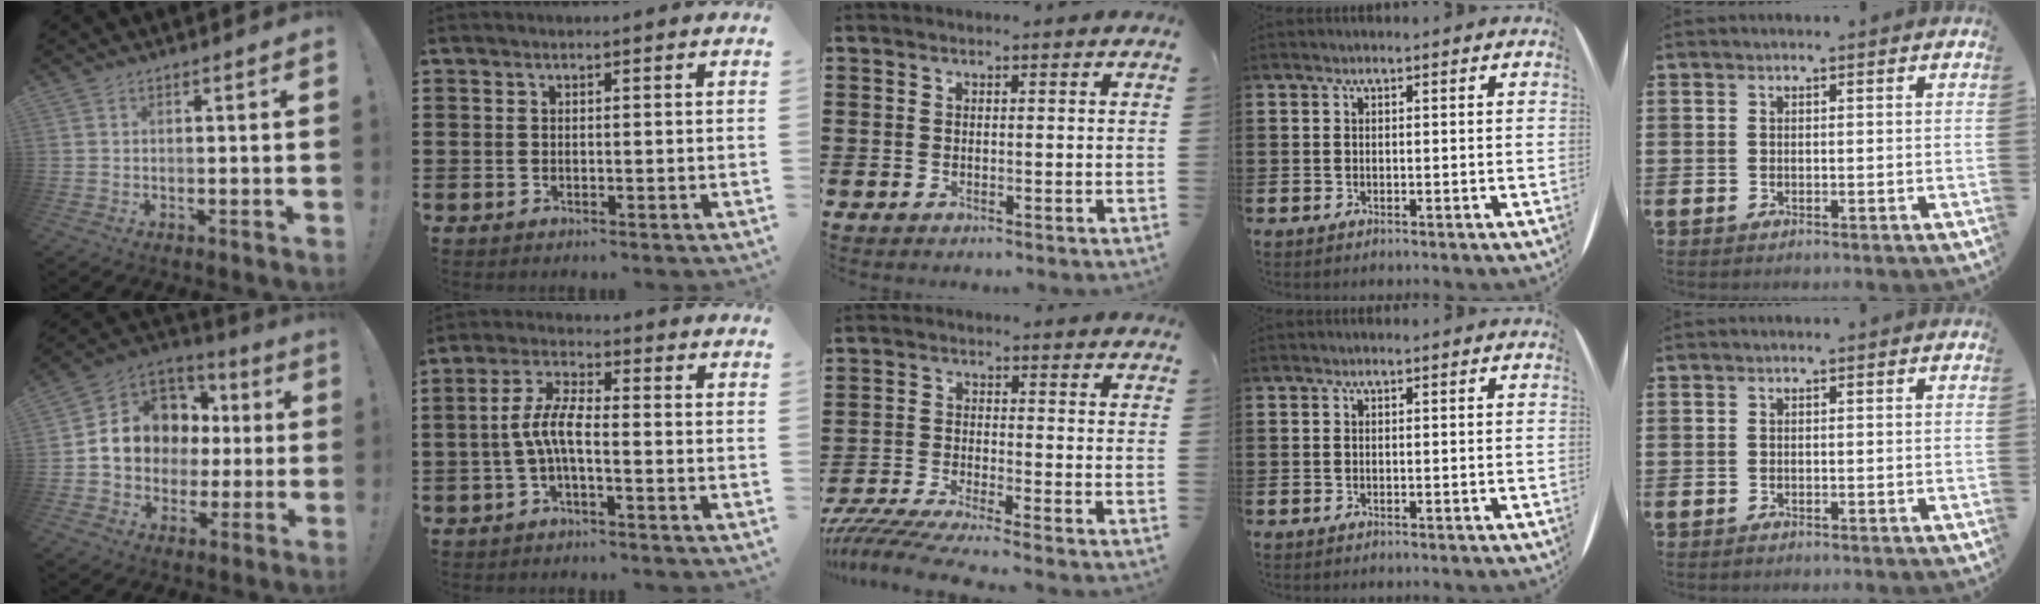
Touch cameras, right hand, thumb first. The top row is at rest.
{"thumb": {"total": 12.3, "force": [1.0, 10.9, 5.5], "torque": [-0.074, -0.004, 0.034]}, "index": {"total": 6.0, "force": [-1.5, 1.7, 5.6], "torque": [-0.133, -0.008, -0.036]}, "middle": {"total": 5.2, "force": [-4.9, -0.5, 1.5], "torque": [-0.049, -0.022, -0.102]}}